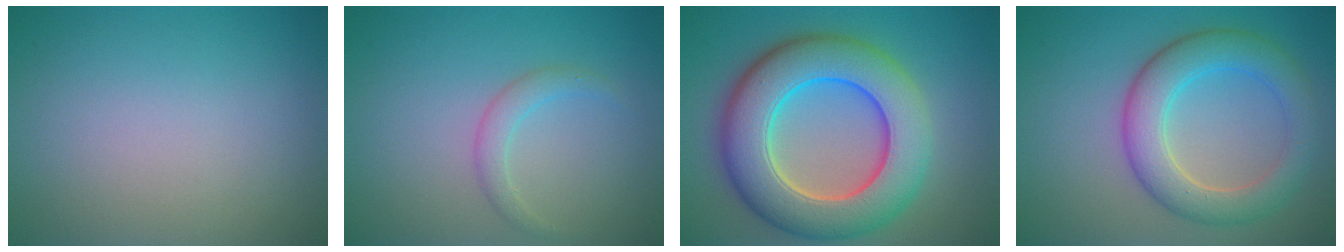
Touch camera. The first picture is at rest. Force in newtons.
{"total": 1.6, "press": 1.6, "slide": 0.1}
{"total": 11.1, "press": 11.0, "slide": 0.4}
{"total": 5.9, "press": 5.9, "slide": 0.1}